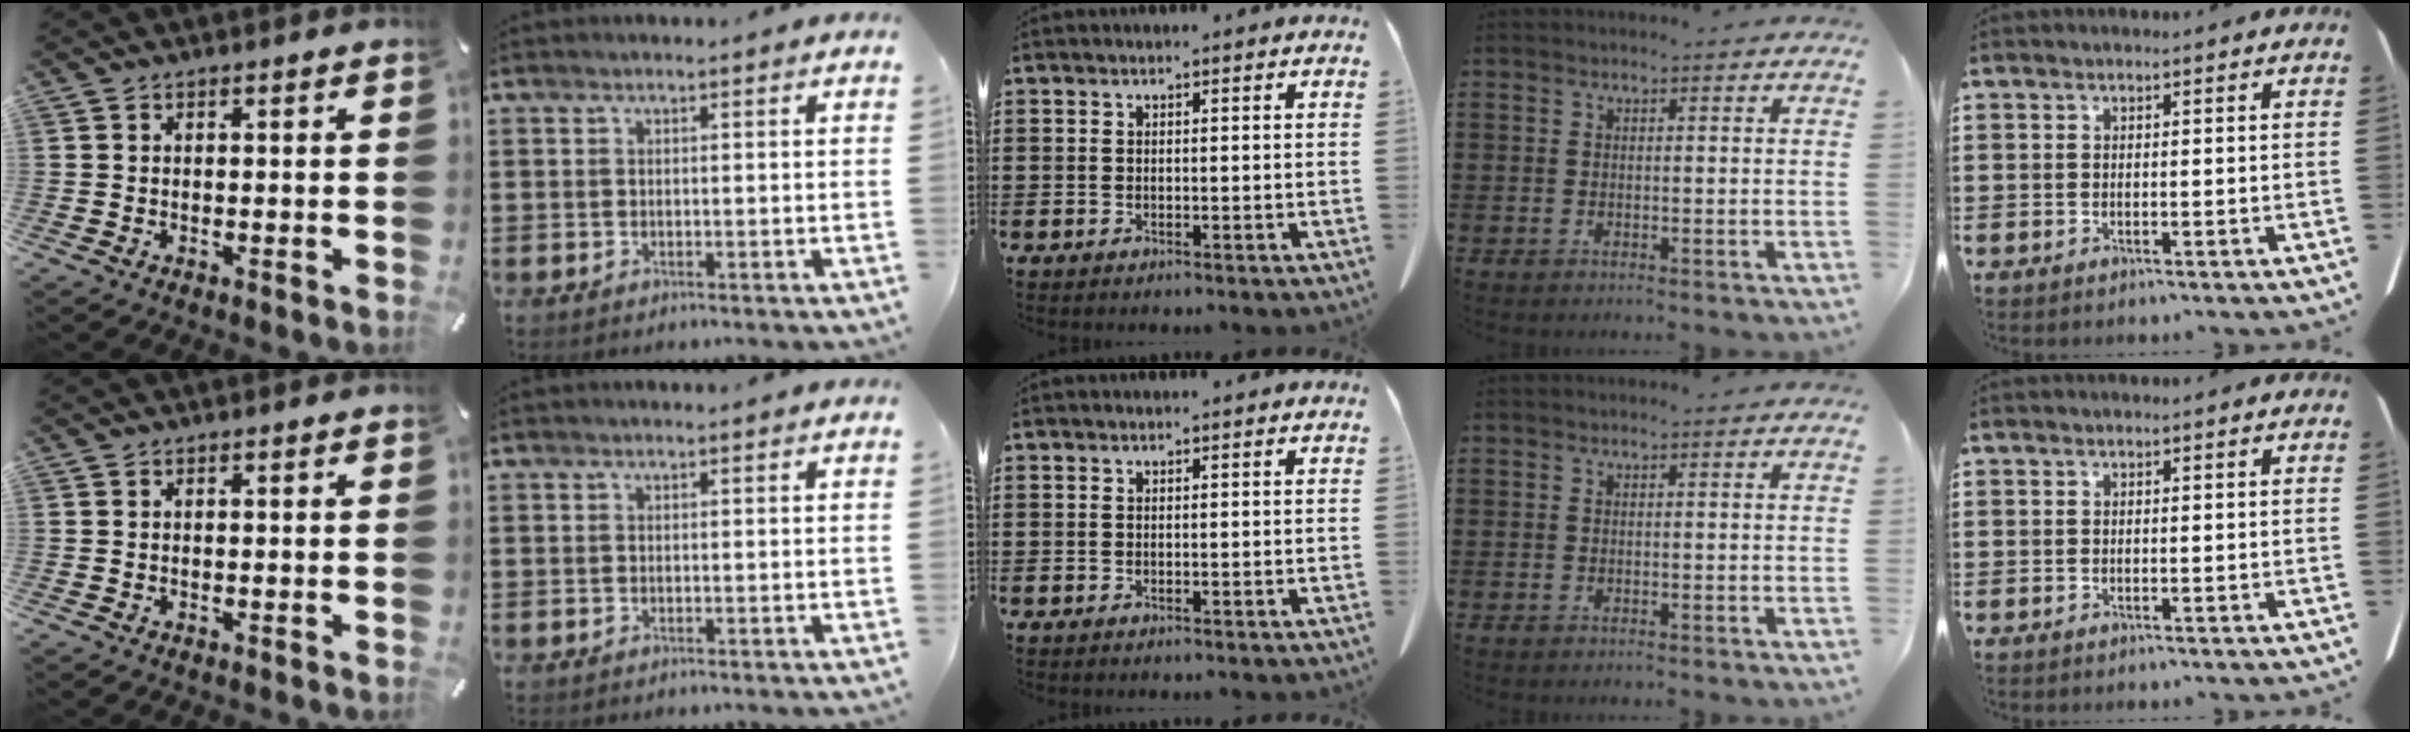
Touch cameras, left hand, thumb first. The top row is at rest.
{}